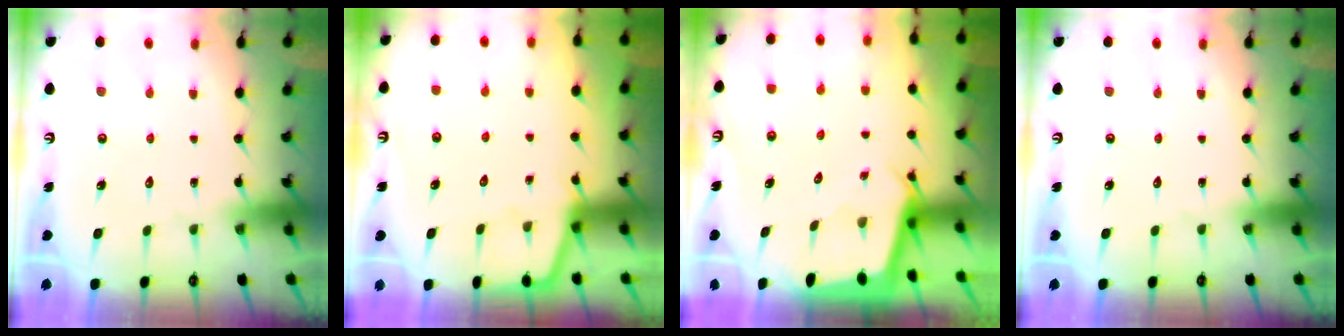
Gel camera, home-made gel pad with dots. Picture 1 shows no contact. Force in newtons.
{"total": 2.7, "press": 2.6, "slide": 0.4}
{"total": 2.2, "press": 2.2, "slide": 0.2}
{"total": 0.0}